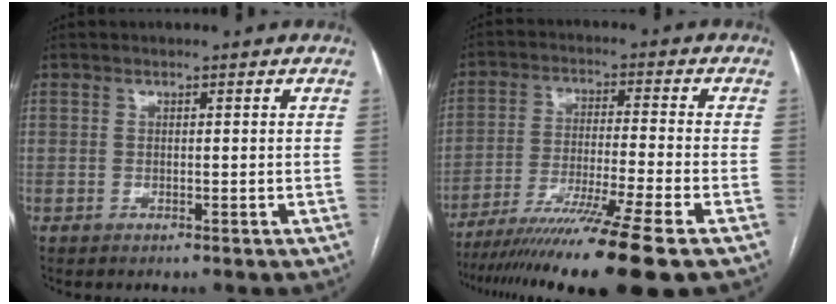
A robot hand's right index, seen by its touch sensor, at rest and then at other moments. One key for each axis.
{"total": 17.2, "fx": -13.1, "fy": -2.4, "fz": 10.9, "tx": -0.169, "ty": -0.049, "tz": -0.215}